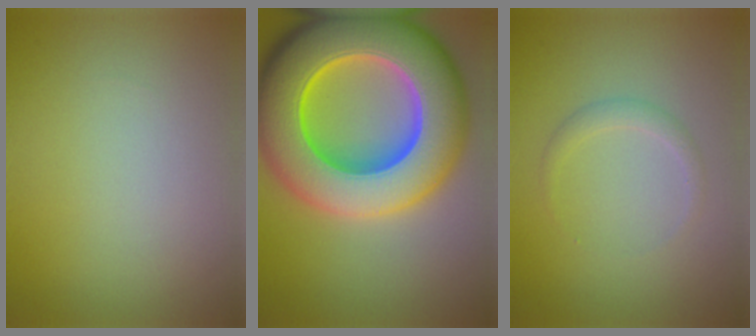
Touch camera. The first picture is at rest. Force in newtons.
{"total": 16.4, "press": 16.4, "slide": 0.6}
{"total": 1.2, "press": 1.2, "slide": 0.1}